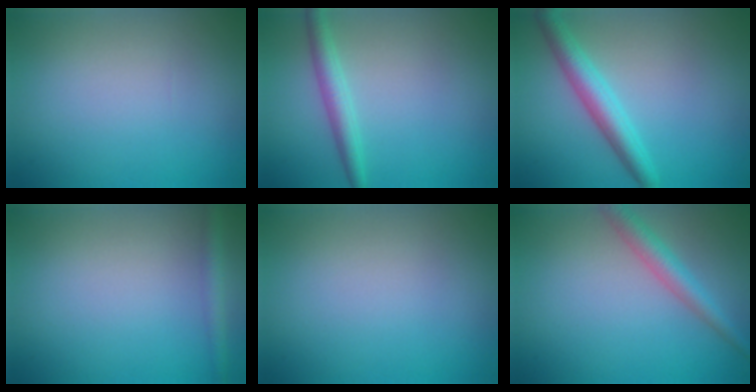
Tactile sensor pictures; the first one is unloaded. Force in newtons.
{"total": 2.5, "press": 2.5, "slide": 0.0}
{"total": 3.9, "press": 3.9, "slide": 0.1}
{"total": 1.6, "press": 1.6, "slide": 0.1}
{"total": 0.0}
{"total": 2.7, "press": 2.7, "slide": 0.1}